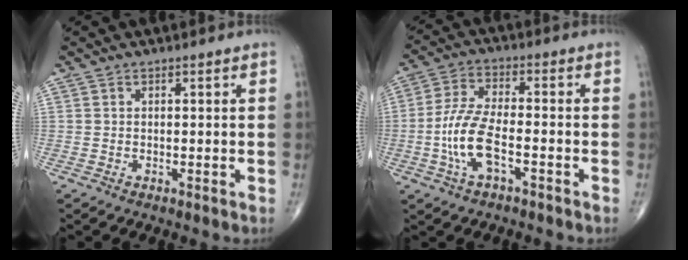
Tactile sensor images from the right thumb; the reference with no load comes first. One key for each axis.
{"total": 9.5, "fx": -3.1, "fy": 3.7, "fz": 8.2, "tx": -0.182, "ty": 0.026, "tz": -0.061}